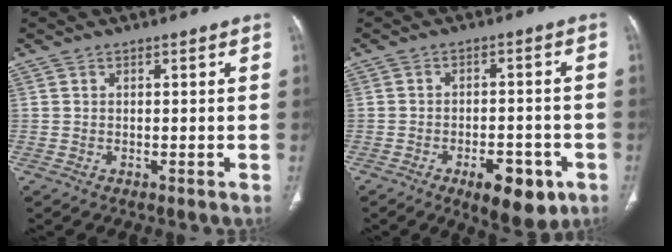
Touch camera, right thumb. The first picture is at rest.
{"total": 9.9, "force": [-4.8, 4.6, 7.4], "torque": [-0.085, 0.017, -0.060]}